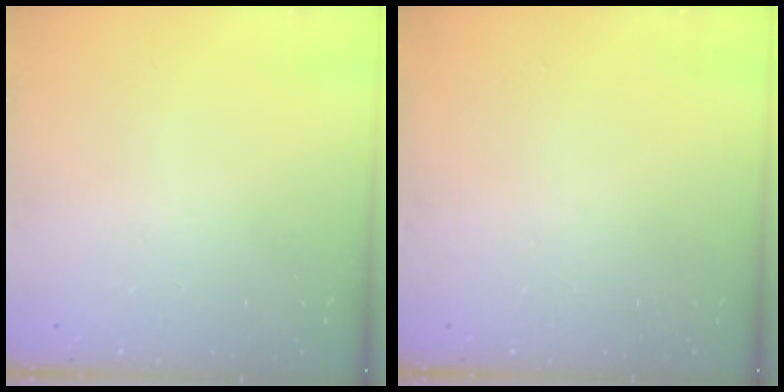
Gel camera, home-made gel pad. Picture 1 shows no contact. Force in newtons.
{"total": 0.0}